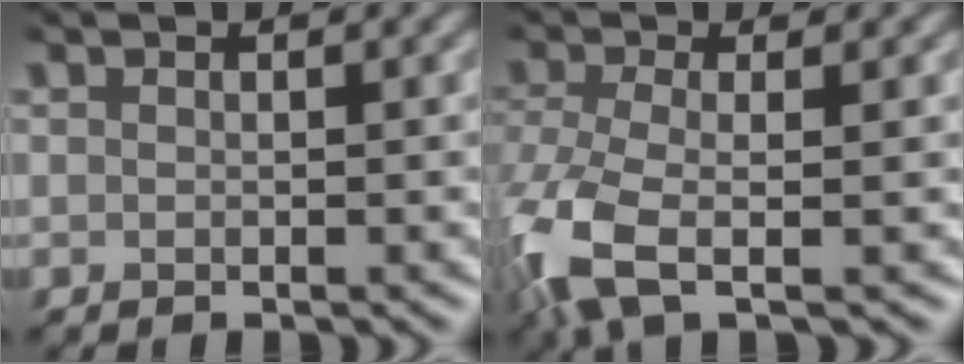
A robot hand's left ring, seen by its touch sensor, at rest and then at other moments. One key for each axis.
{"total": 6.7, "fx": -3.1, "fy": 2.2, "fz": 5.5, "tx": -0.137, "ty": -0.013, "tz": -0.072}